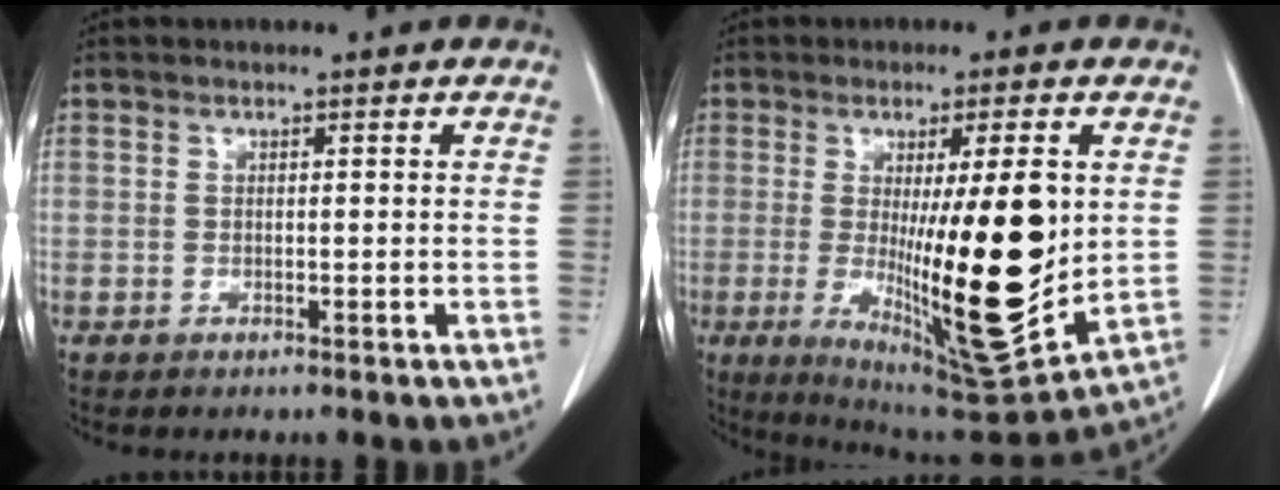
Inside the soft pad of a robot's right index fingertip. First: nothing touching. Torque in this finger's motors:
{"motor_torque": [2.14, 0.00, 1.05, 0.21]}